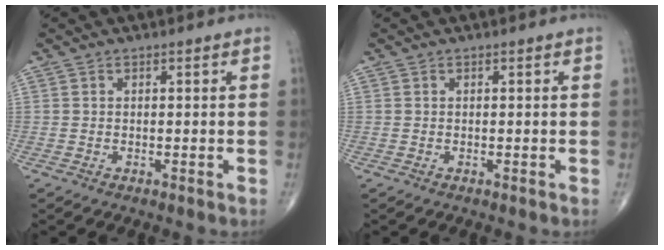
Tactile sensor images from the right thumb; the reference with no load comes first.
{"total": 0.0}